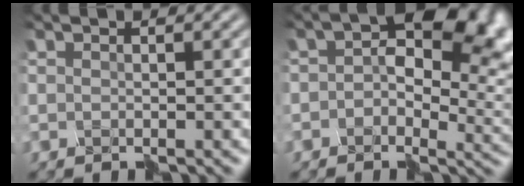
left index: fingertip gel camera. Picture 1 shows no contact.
{"total": 11.7, "force": [1.9, 7.9, 8.4], "torque": [-0.099, 0.009, 0.024]}